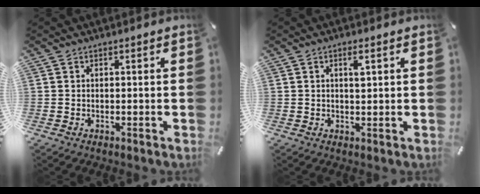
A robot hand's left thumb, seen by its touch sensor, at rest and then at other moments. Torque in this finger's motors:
{"motor_torque": [-0.06, -0.45, 0.20, 0.01, -0.03]}